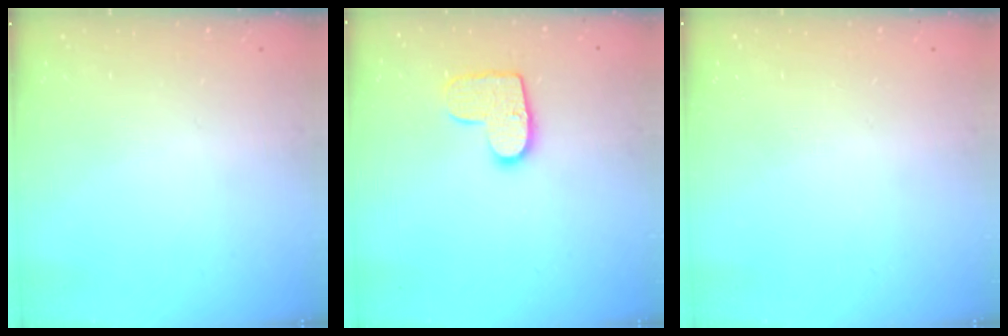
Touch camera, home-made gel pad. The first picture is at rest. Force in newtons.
{"total": 10.4, "press": 10.4, "slide": 0.5}
{"total": 0.0}